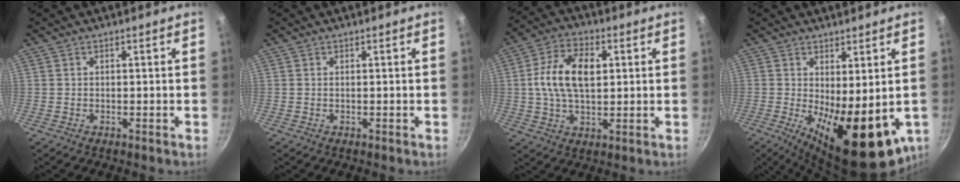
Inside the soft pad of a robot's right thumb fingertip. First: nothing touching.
{"total": 0.0}
{"total": 12.1, "force": [1.8, 7.2, 9.6], "torque": [-0.160, 0.014, 0.024]}
{"total": 16.2, "force": [-2.6, 6.5, 14.6], "torque": [-0.186, -0.022, -0.018]}